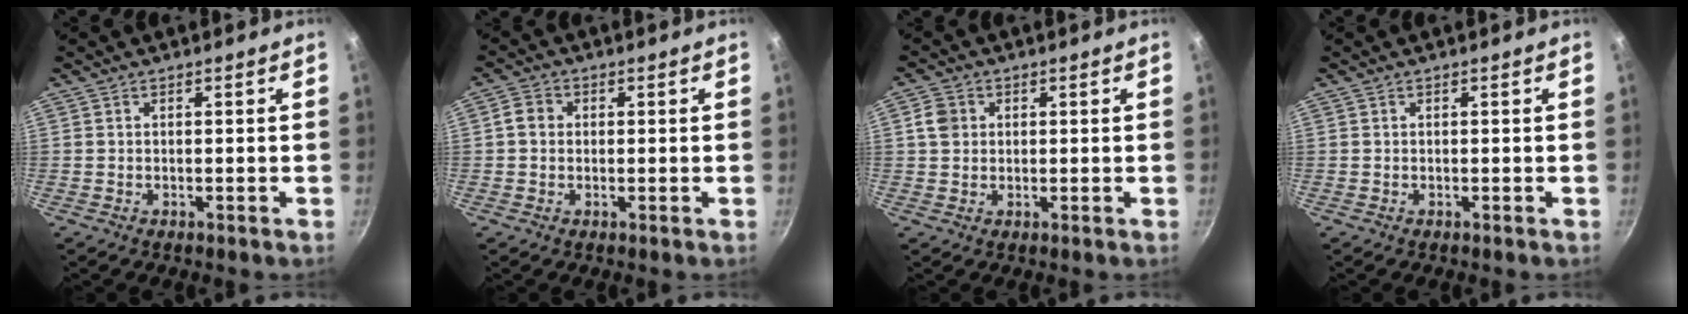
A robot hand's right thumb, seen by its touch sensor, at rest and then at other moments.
{"total": 3.1, "force": [0.2, 2.8, 1.5], "torque": [-0.022, 0.006, -0.004]}
{"total": 3.9, "force": [0.8, 3.4, 1.7], "torque": [-0.016, 0.005, 0.010]}
{"total": 0.0}